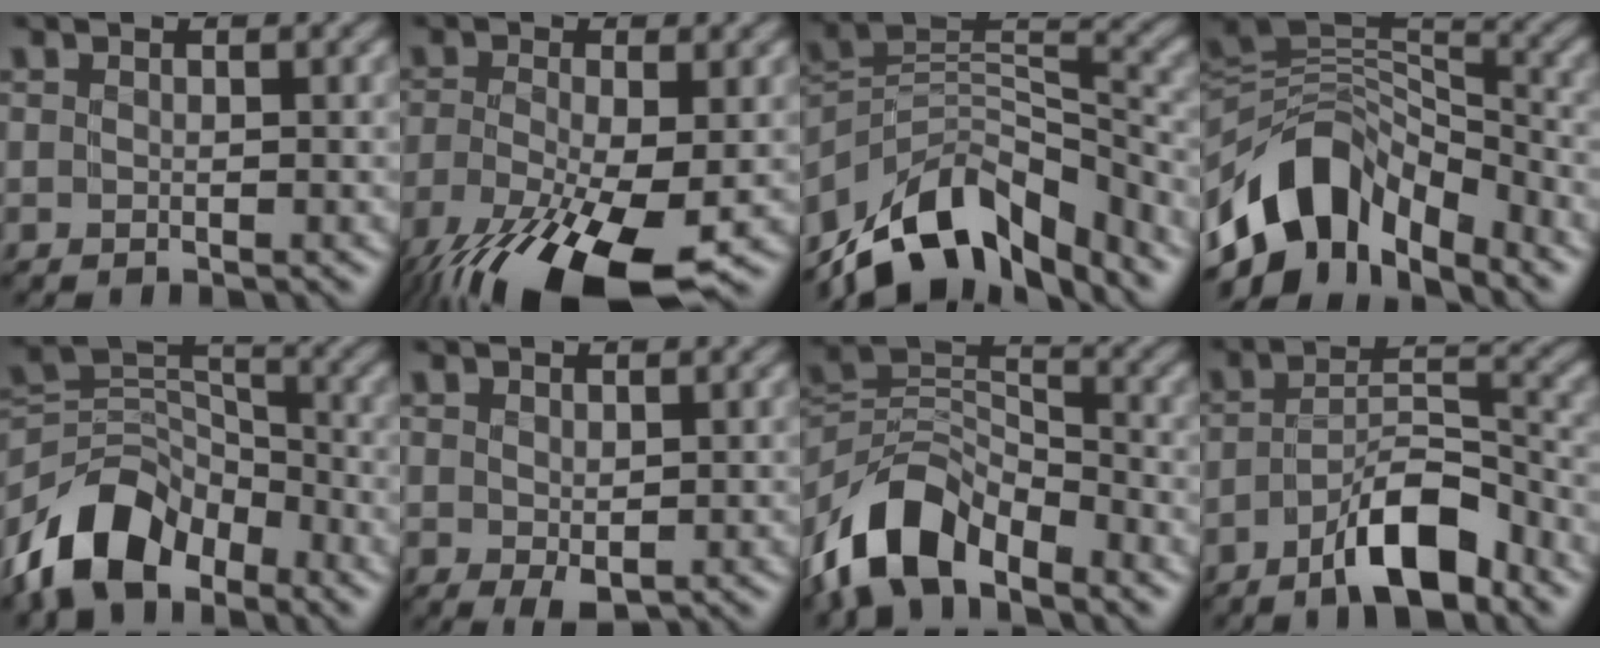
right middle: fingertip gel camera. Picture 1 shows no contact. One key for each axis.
{"total": 12.1, "fx": -6.9, "fy": 3.8, "fz": 9.2, "tx": -0.191, "ty": -0.040, "tz": -0.123}
{"total": 11.2, "fx": -8.6, "fy": 5.0, "fz": 5.2, "tx": -0.087, "ty": 0.018, "tz": -0.168}
{"total": 9.8, "fx": -6.2, "fy": 5.6, "fz": 5.1, "tx": -0.079, "ty": 0.010, "tz": -0.120}
{"total": 8.1, "fx": -5.8, "fy": 4.6, "fz": 3.3, "tx": -0.054, "ty": 0.005, "tz": -0.121}
{"total": 1.2, "fx": 0.0, "fy": 0.8, "fz": 0.8, "tx": -0.016, "ty": -0.001, "tz": 0.004}
{"total": 8.5, "fx": -6.1, "fy": 4.1, "fz": 4.2, "tx": -0.078, "ty": 0.005, "tz": -0.129}
{"total": 7.1, "fx": -4.6, "fy": 2.3, "fz": 4.9, "tx": -0.083, "ty": 0.011, "tz": -0.080}